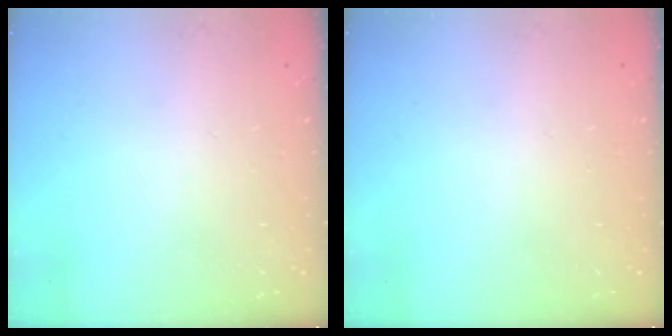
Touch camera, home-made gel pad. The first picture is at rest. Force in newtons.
{"total": 0.0}